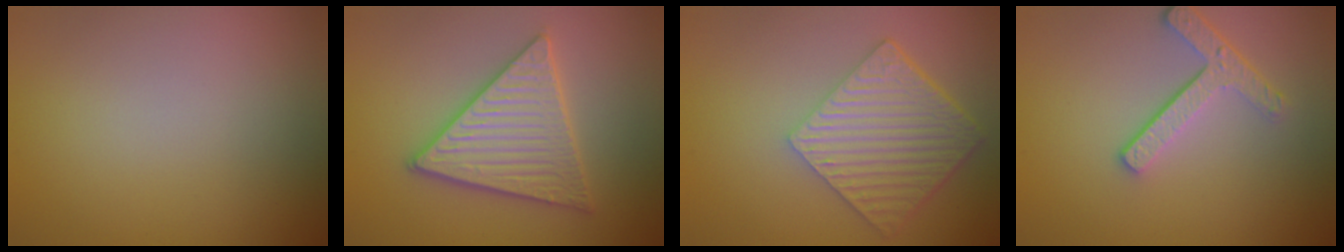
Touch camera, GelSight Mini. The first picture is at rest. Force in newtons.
{"total": 5.1, "press": 5.0, "slide": 0.6}
{"total": 6.5, "press": 4.6, "slide": 4.6}
{"total": 3.4, "press": 2.5, "slide": 2.3}